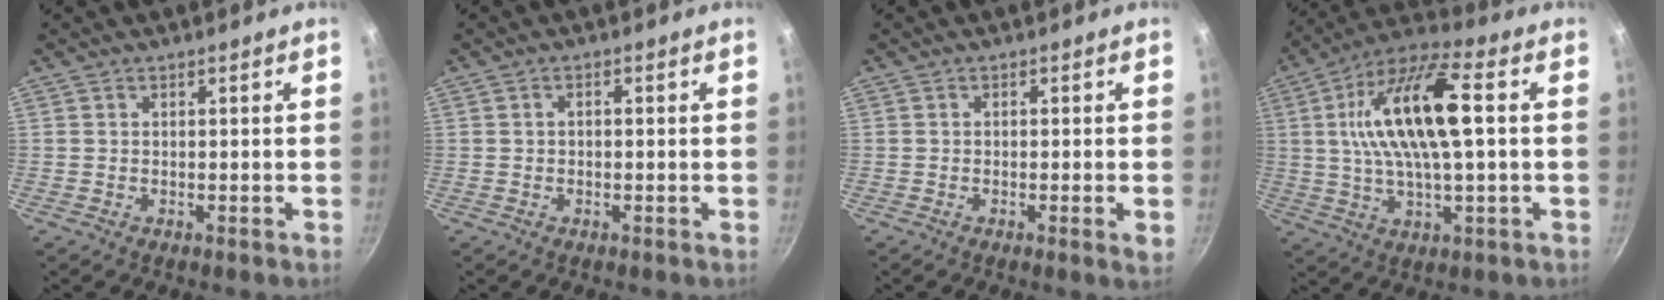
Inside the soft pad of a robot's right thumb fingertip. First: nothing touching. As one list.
[{"total": 1.1, "force": [-0.1, 0.7, 0.8], "torque": [-0.016, 0.007, -0.002]}, {"total": 2.2, "force": [-0.5, 0.2, 2.1], "torque": [-0.034, -0.006, -0.010]}, {"total": 18.5, "force": [2.6, 6.2, 17.2], "torque": [-0.315, 0.023, 0.040]}]